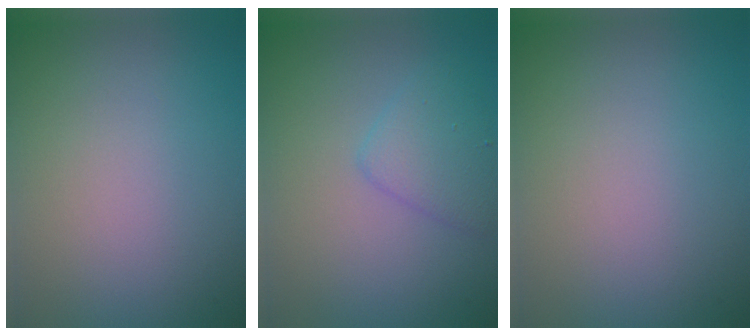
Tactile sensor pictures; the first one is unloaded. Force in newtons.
{"total": 2.6, "press": 2.6, "slide": 0.0}
{"total": 0.0}